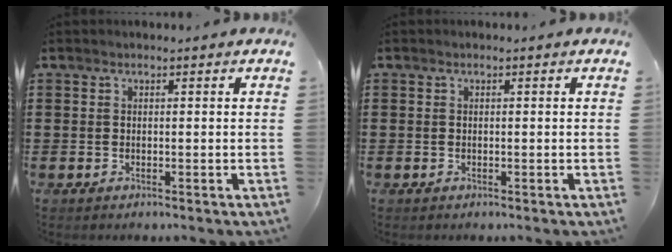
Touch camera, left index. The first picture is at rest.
{"total": 0.0}